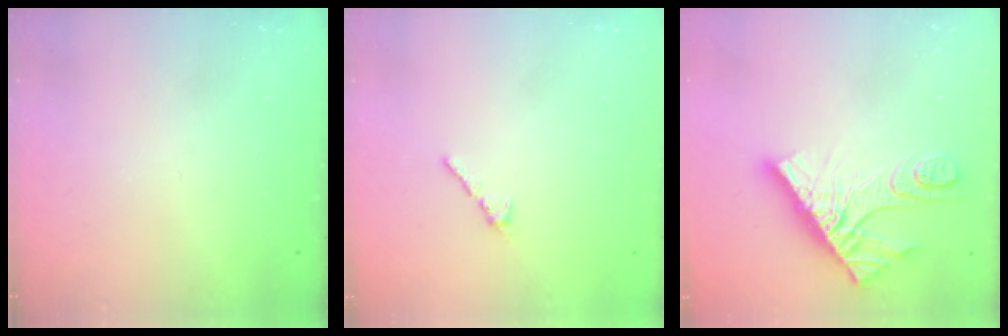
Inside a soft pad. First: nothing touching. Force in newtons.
{"total": 2.2, "press": 2.2, "slide": 0.4}
{"total": 14.9, "press": 14.9, "slide": 1.1}